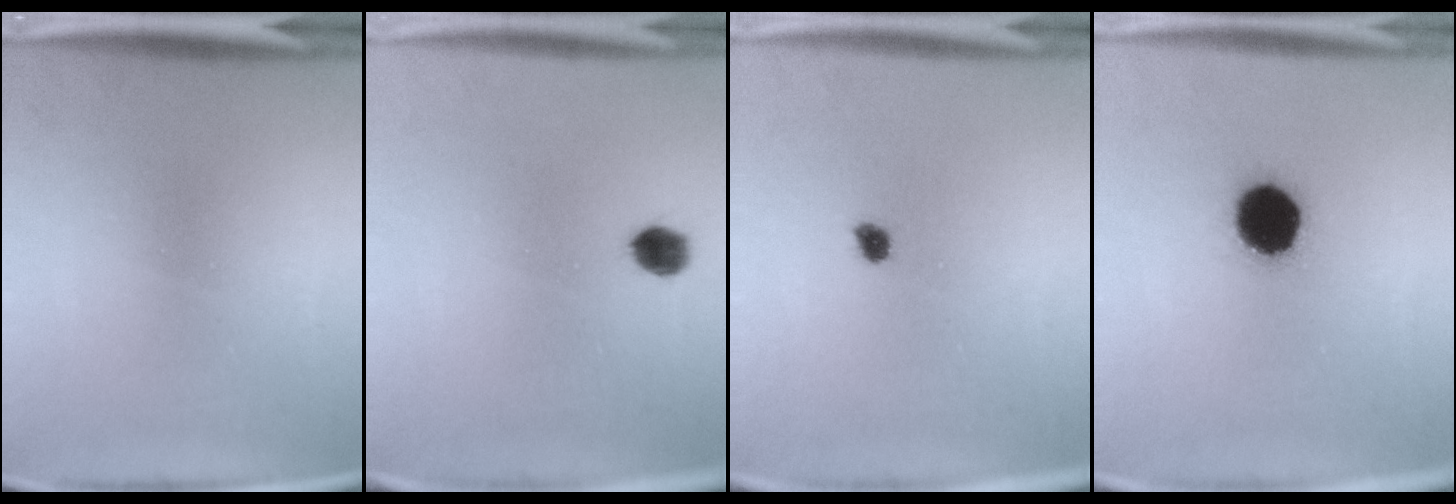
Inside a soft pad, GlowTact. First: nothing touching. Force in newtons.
{"total": 3.6}
{"total": 1.8}
{"total": 14.1}